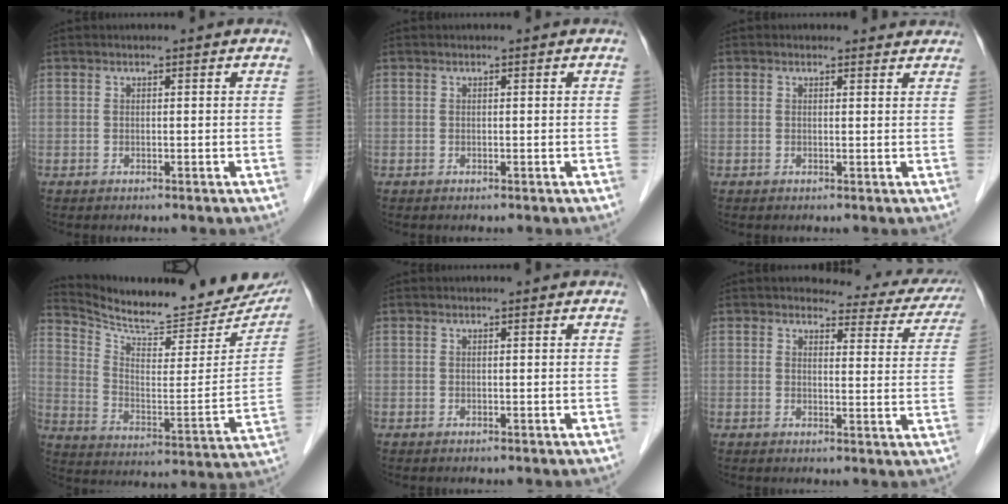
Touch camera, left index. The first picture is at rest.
{"total": 0.0}
{"total": 2.1, "force": [1.9, 0.8, 0.0], "torque": [-0.001, -0.004, 0.008]}
{"total": 22.3, "force": [20.4, 5.2, 7.5], "torque": [-0.120, -0.069, 0.281]}
{"total": 0.0}
{"total": 10.7, "force": [9.9, 3.4, 1.9], "torque": [0.006, -0.028, 0.084]}